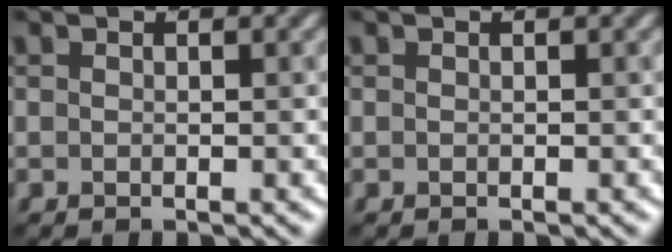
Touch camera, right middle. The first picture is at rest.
{"total": 0.0}